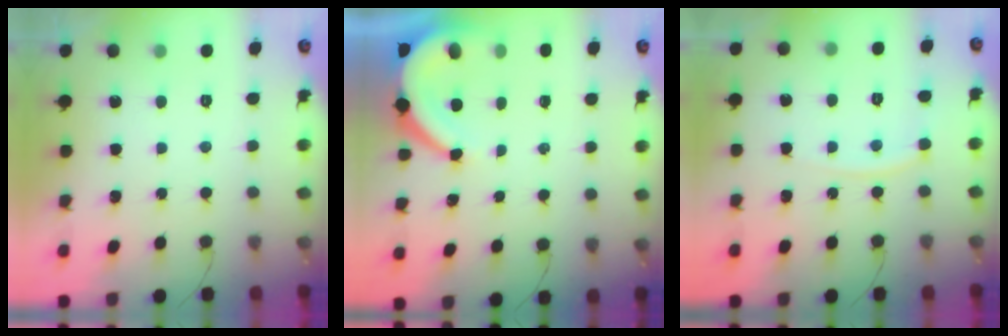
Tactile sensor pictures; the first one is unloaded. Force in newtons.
{"total": 7.3, "press": 7.3, "slide": 0.5}
{"total": 6.1, "press": 6.1, "slide": 0.8}